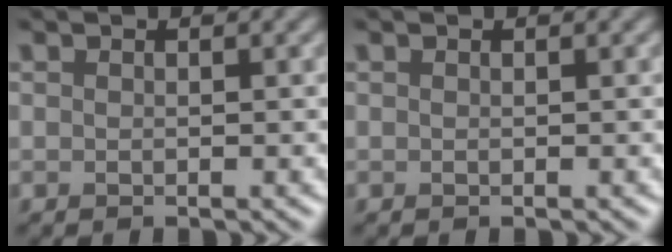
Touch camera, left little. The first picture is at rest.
{"total": 0.0}